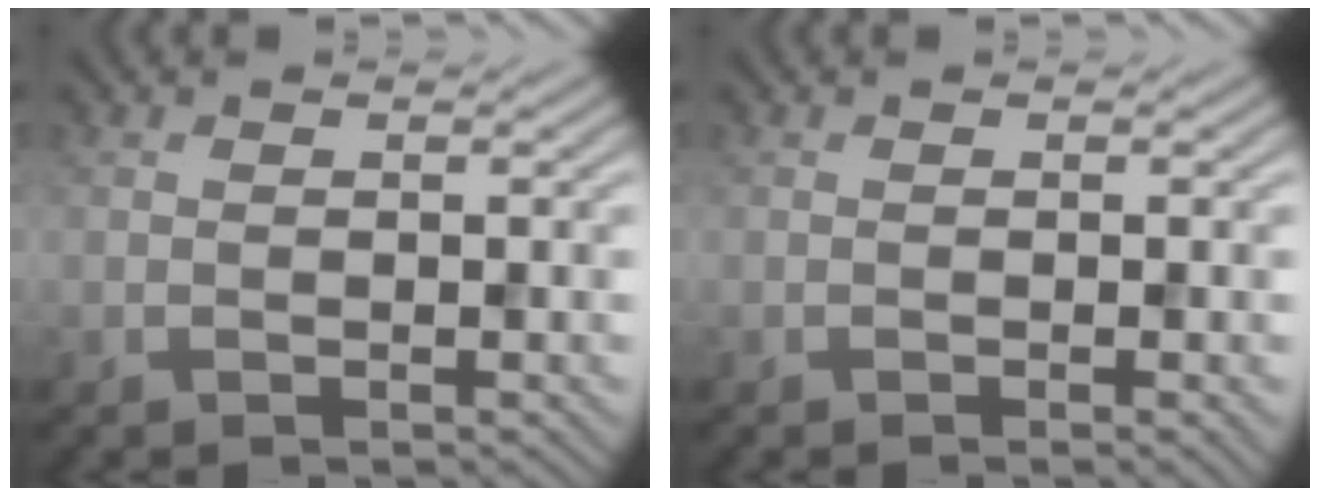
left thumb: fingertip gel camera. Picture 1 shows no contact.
{"total": 0.0}